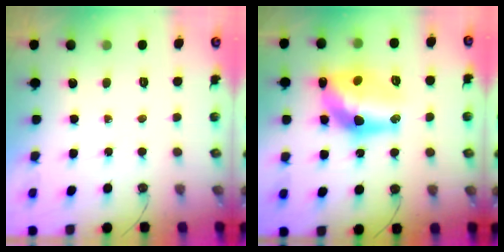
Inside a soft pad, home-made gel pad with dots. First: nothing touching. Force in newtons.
{"total": 15.0, "press": 14.9, "slide": 0.8}